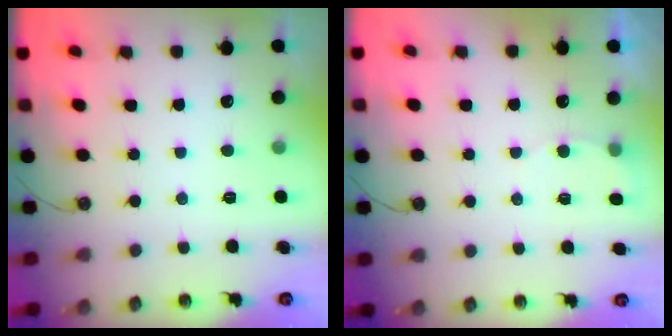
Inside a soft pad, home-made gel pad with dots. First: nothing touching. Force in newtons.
{"total": 3.9, "press": 3.6, "slide": 1.4}